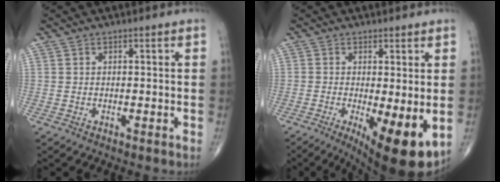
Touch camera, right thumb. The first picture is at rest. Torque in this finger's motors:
{"motor_torque": [1.13, 2.00, 0.41, -0.02, 0.12]}